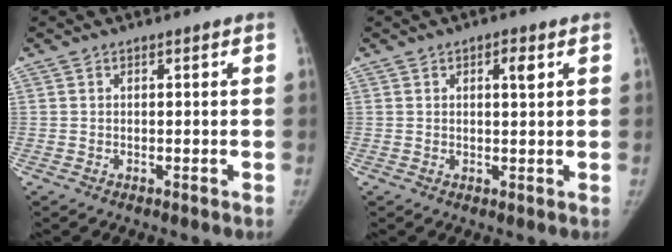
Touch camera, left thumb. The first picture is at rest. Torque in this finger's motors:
{"motor_torque": [-0.05, -0.02, -0.14, -0.09, 0.01]}